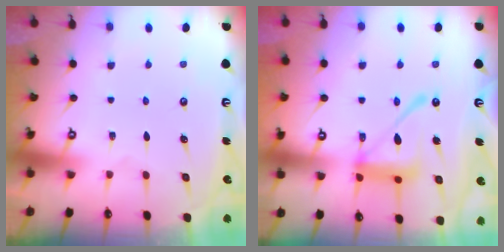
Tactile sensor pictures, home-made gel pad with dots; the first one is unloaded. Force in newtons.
{"total": 14.4, "press": 14.3, "slide": 1.2}